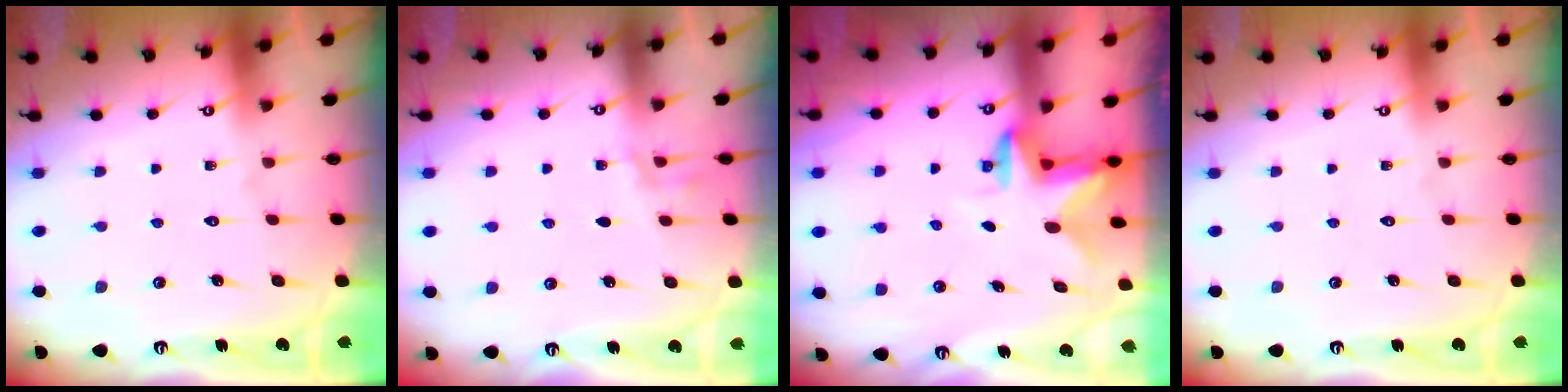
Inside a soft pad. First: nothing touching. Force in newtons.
{"total": 2.5, "press": 1.7, "slide": 1.8}
{"total": 2.6, "press": 2.5, "slide": 0.5}
{"total": 0.0}